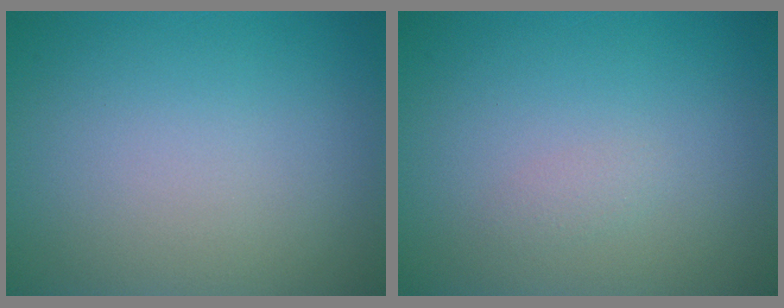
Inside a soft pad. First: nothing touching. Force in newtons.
{"total": 0.6, "press": 0.6, "slide": 0.0}